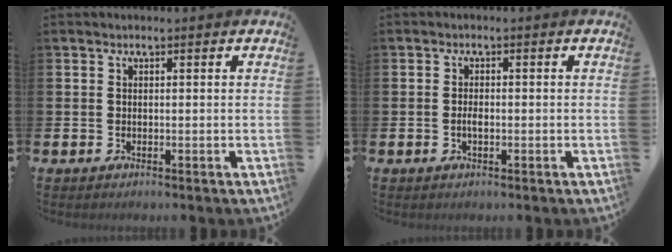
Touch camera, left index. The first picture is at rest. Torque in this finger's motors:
{"motor_torque": [0.46, 0.35, -0.01, 0.01]}